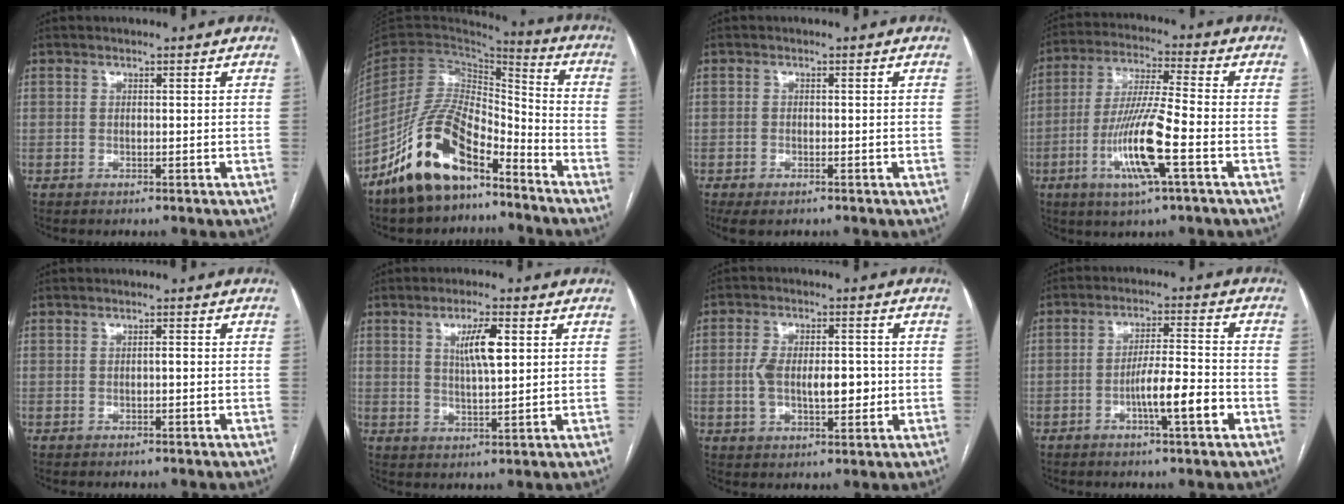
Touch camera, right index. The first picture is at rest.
{"total": 15.9, "force": [-11.0, 6.0, 9.8], "torque": [-0.194, 0.012, -0.205]}
{"total": 2.5, "force": [-1.6, 1.2, 1.5], "torque": [-0.029, -0.004, -0.020]}
{"total": 12.5, "force": [-4.3, 0.5, 11.8], "torque": [-0.235, -0.011, -0.083]}
{"total": 0.6, "force": [-0.2, 0.2, 0.6], "torque": [-0.009, 0.002, -0.002]}
{"total": 5.8, "force": [1.9, 1.1, 5.4], "torque": [-0.096, 0.003, 0.035]}
{"total": 8.7, "force": [-0.6, 4.0, 7.7], "torque": [-0.134, 0.015, -0.004]}
{"total": 7.6, "force": [-3.1, 0.5, 7.0], "torque": [-0.115, 0.005, -0.051]}